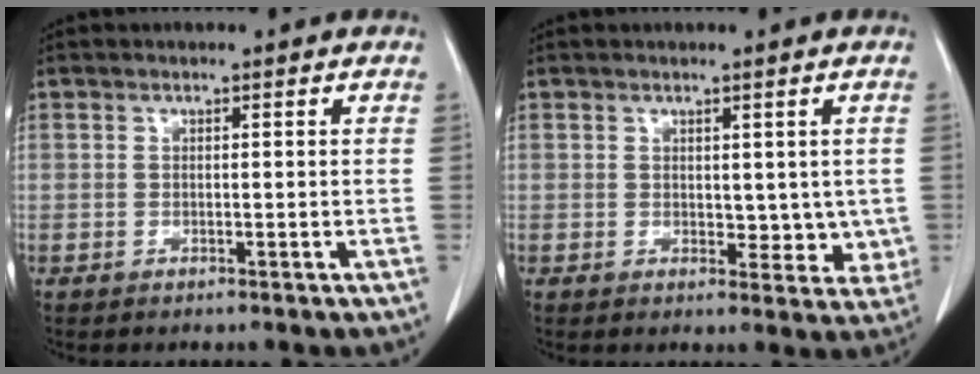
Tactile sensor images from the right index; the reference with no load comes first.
{"total": 4.4, "force": [0.5, 2.8, 3.3], "torque": [-0.021, -0.007, 0.011]}